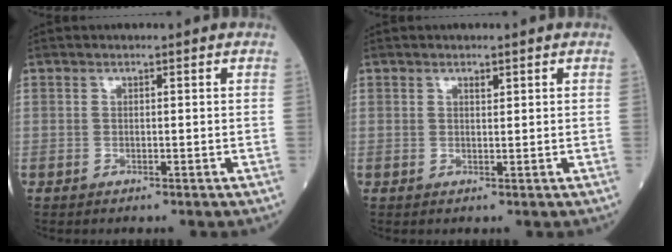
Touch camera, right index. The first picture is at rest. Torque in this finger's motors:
{"motor_torque": [-0.05, 0.05, -0.03, 0.00]}